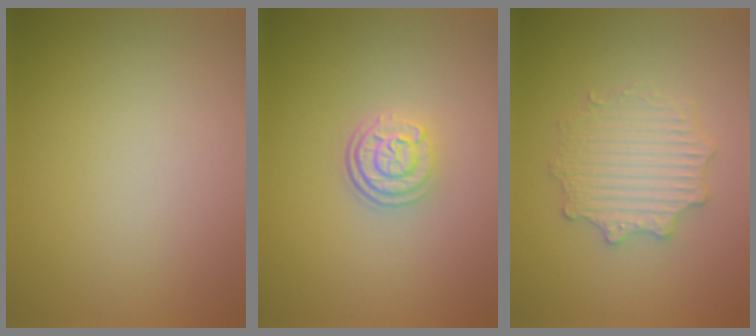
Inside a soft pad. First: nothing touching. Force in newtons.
{"total": 3.0, "press": 2.4, "slide": 1.7}
{"total": 3.1, "press": 3.1, "slide": 0.6}